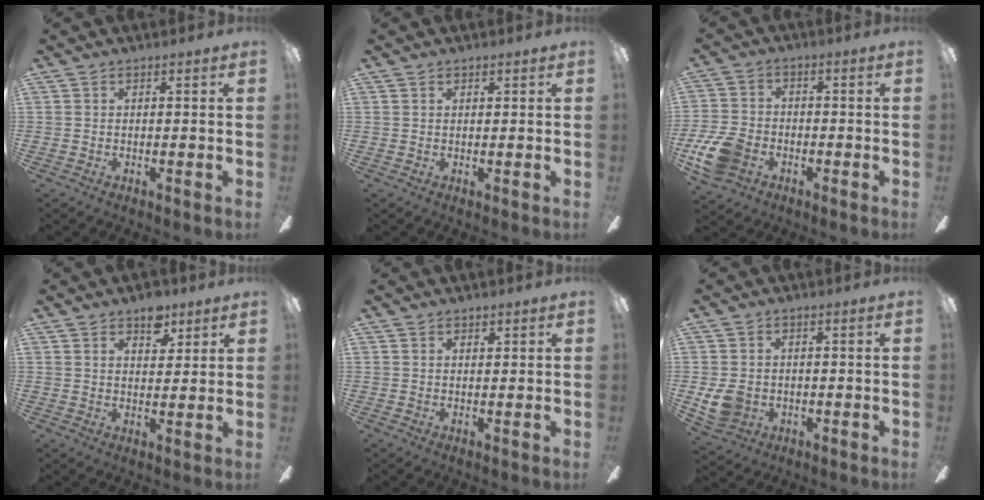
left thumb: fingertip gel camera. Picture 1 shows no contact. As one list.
[{"total": 0.6, "force": [0.5, 0.3, 0.2], "torque": [-0.005, 0.001, 0.010]}, {"total": 10.0, "force": [-4.3, 7.1, 5.6], "torque": [-0.120, 0.021, -0.078]}, {"total": 6.2, "force": [4.3, 3.5, 2.8], "torque": [-0.018, -0.018, 0.070]}, {"total": 1.2, "force": [1.0, 0.6, 0.2], "torque": [-0.004, 0.000, 0.019]}, {"total": 6.2, "force": [-0.3, 5.4, 3.2], "torque": [-0.071, 0.008, -0.002]}]